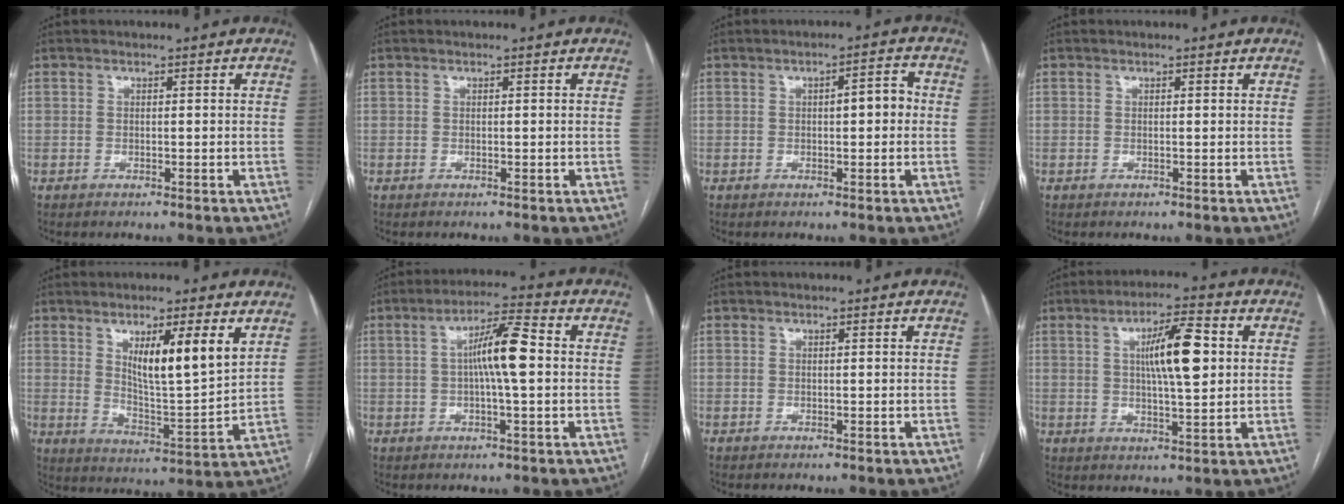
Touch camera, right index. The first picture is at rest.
{"total": 0.0}
{"total": 3.8, "force": [0.1, 1.1, 3.6], "torque": [-0.049, 0.014, -0.001]}
{"total": 0.0}
{"total": 11.3, "force": [5.1, 1.5, 10.0], "torque": [-0.168, -0.011, 0.089]}
{"total": 8.2, "force": [0.5, 0.7, 8.2], "torque": [-0.145, 0.015, 0.002]}
{"total": 0.0}
{"total": 9.6, "force": [2.0, 1.7, 9.3], "torque": [-0.158, 0.010, 0.033]}